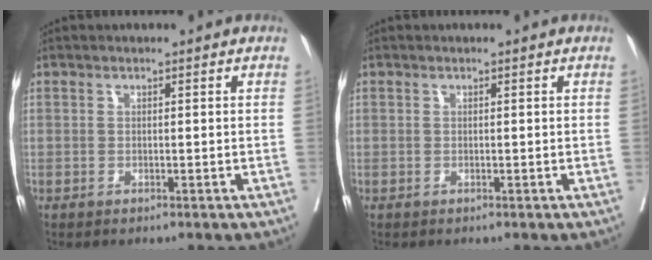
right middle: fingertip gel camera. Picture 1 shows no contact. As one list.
[{"total": 0.0}]